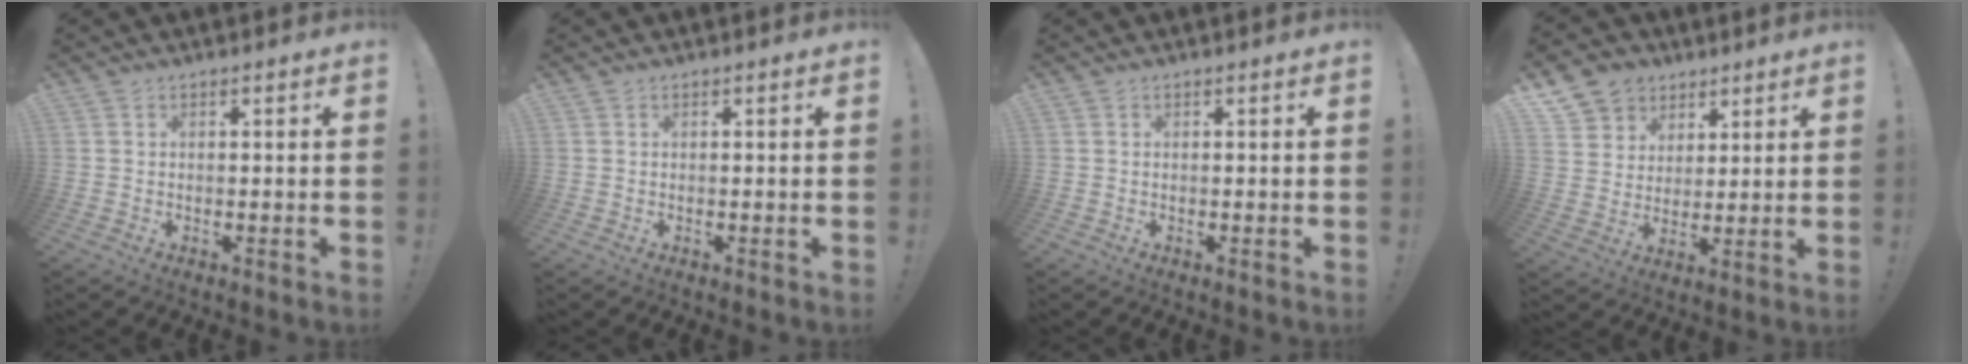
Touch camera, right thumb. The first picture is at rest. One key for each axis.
{"total": 0.0}
{"total": 0.0}
{"total": 9.0, "fx": 4.9, "fy": 7.4, "fz": 1.4, "tx": -0.025, "ty": -0.033, "tz": 0.101}